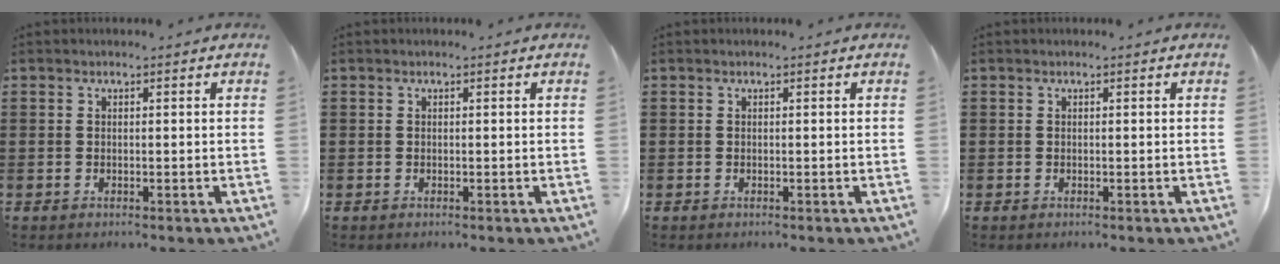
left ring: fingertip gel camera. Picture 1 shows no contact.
{"total": 0.0}
{"total": 0.0}
{"total": 0.0}